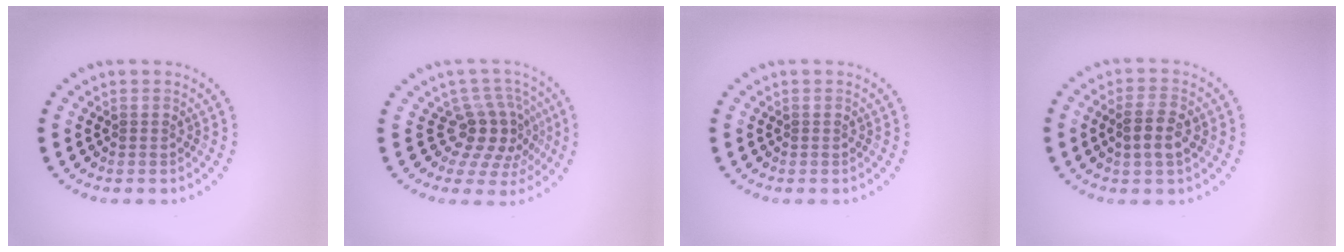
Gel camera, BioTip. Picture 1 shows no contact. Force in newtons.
{"total": 4.2, "press": 3.0, "slide": 2.9}
{"total": 0.0}
{"total": 2.8, "press": 2.8, "slide": 0.4}